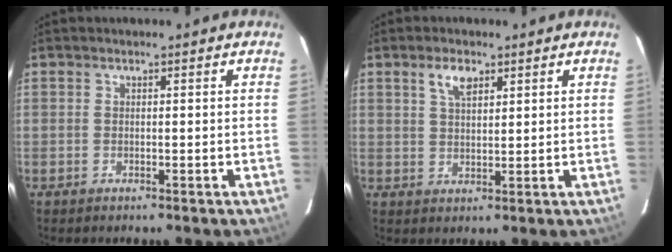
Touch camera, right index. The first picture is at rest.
{"total": 4.1, "force": [2.3, 1.9, 2.8], "torque": [-0.049, 0.007, 0.044]}